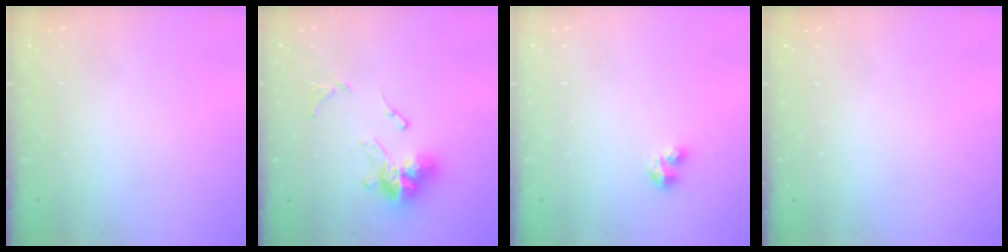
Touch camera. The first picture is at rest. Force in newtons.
{"total": 14.2, "press": 14.1, "slide": 1.3}
{"total": 2.7, "press": 2.7, "slide": 0.3}
{"total": 0.0}